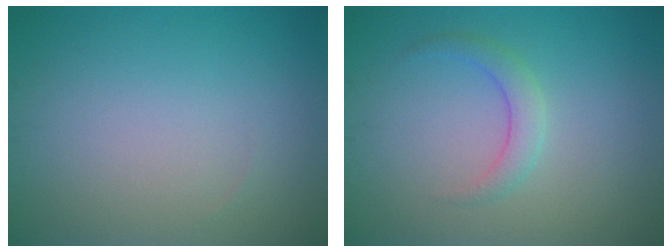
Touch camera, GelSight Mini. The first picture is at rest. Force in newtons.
{"total": 2.0, "press": 2.0, "slide": 0.1}